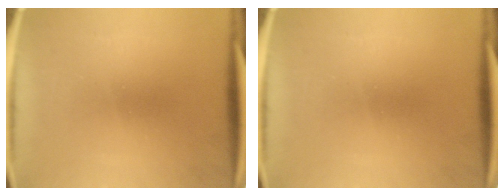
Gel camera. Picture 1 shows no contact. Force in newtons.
{"total": 0.0}